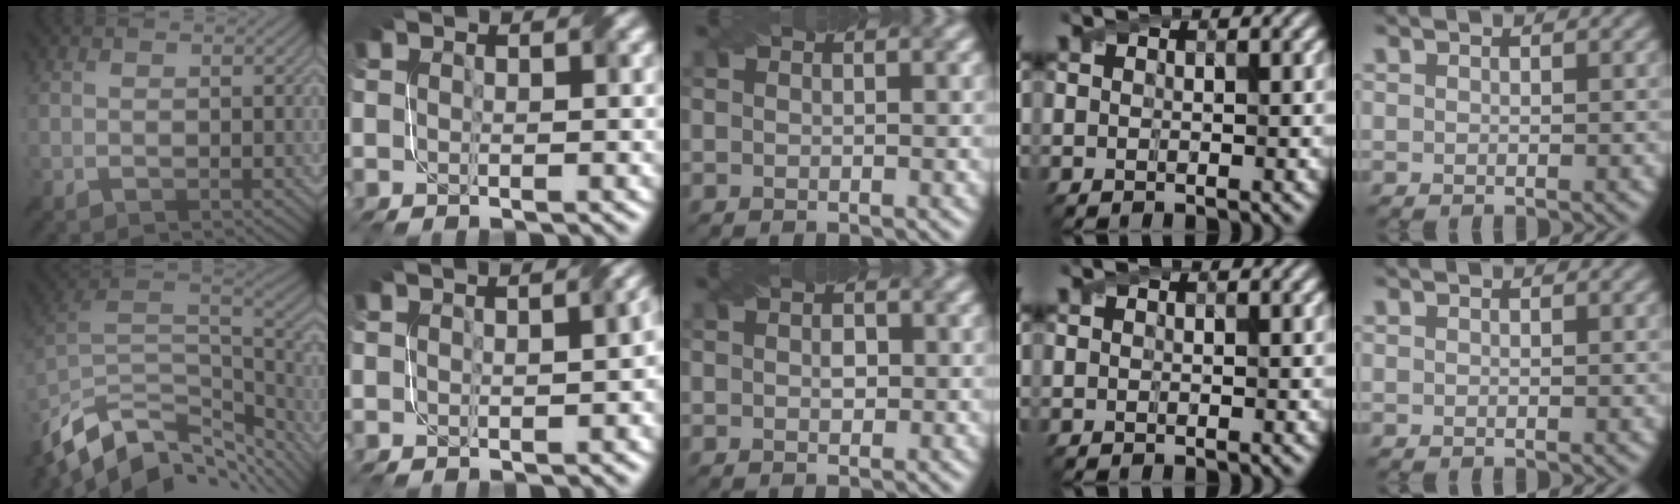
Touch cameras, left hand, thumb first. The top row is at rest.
{"thumb": {"total": 13.1, "force": [-8.1, 6.5, 8.1], "torque": [-0.208, -0.016, -0.132]}, "index": {"total": 2.3, "force": [0.0, 1.0, 2.0], "torque": [-0.021, 0.004, 0.004]}, "middle": {"total": 1.2, "force": [0.0, 0.8, 0.9], "torque": [-0.014, 0.002, -0.001]}}